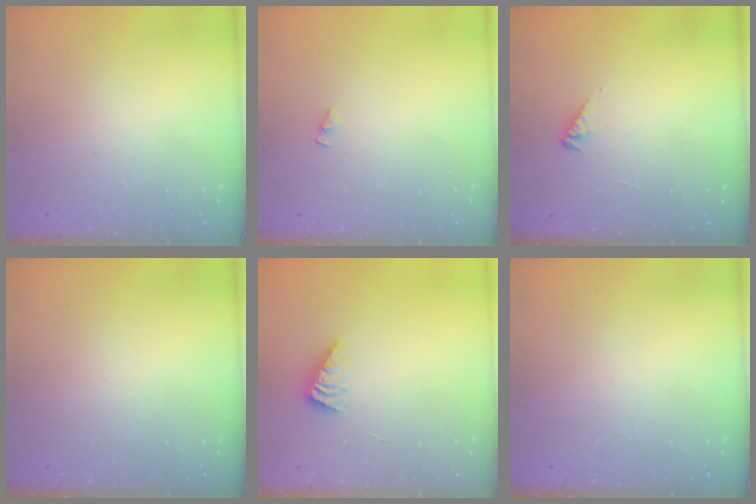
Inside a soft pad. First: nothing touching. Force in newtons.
{"total": 0.8, "press": 0.8, "slide": 0.1}
{"total": 2.3, "press": 2.3, "slide": 0.5}
{"total": 0.0}
{"total": 2.2, "press": 2.2, "slide": 0.4}
{"total": 0.0}